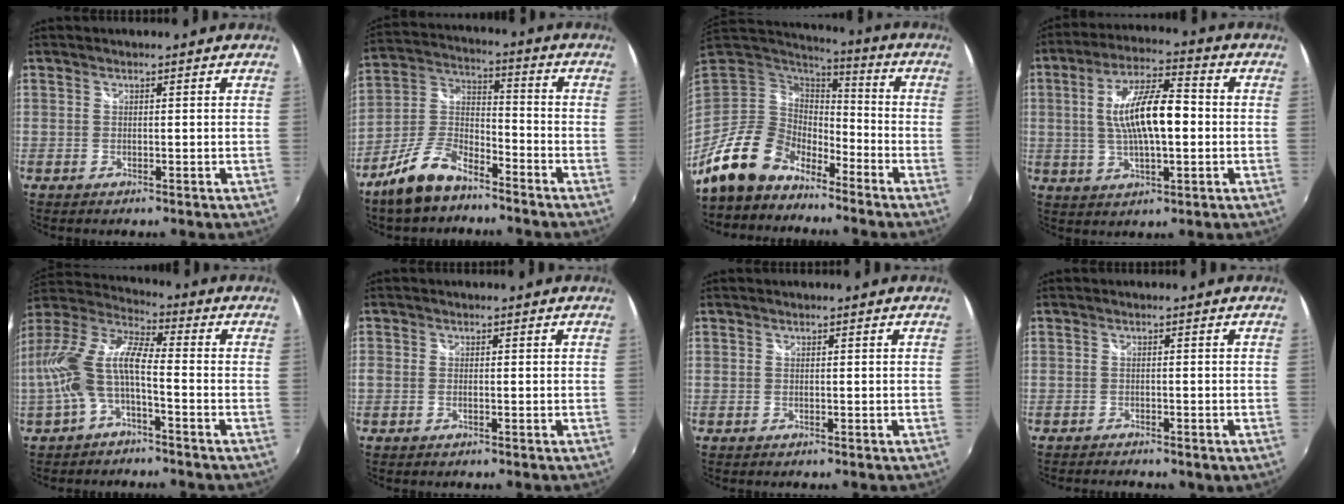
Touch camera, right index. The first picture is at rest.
{"total": 11.5, "force": [-8.0, 4.6, 6.7], "torque": [-0.156, 0.008, -0.153]}
{"total": 14.3, "force": [-10.9, 7.4, 5.5], "torque": [-0.128, 0.011, -0.199]}
{"total": 13.0, "force": [0.1, 4.1, 12.4], "torque": [-0.228, 0.010, 0.003]}
{"total": 13.3, "force": [-2.9, 4.3, 12.2], "torque": [-0.257, 0.011, -0.058]}
{"total": 2.6, "force": [-0.8, 2.0, 1.5], "torque": [-0.031, -0.001, -0.018]}
{"total": 0.0}
{"total": 3.9, "force": [-3.1, 1.2, 2.0], "torque": [-0.041, -0.014, -0.047]}